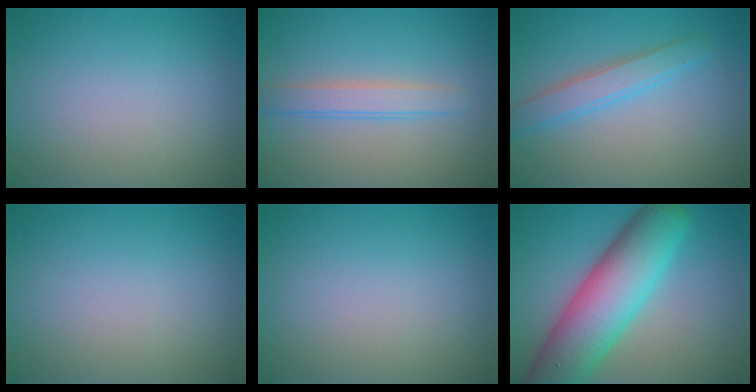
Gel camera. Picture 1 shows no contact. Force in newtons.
{"total": 2.4, "press": 2.4, "slide": 0.2}
{"total": 2.9, "press": 2.9, "slide": 0.1}
{"total": 0.0}
{"total": 0.0}
{"total": 10.8, "press": 10.7, "slide": 0.4}